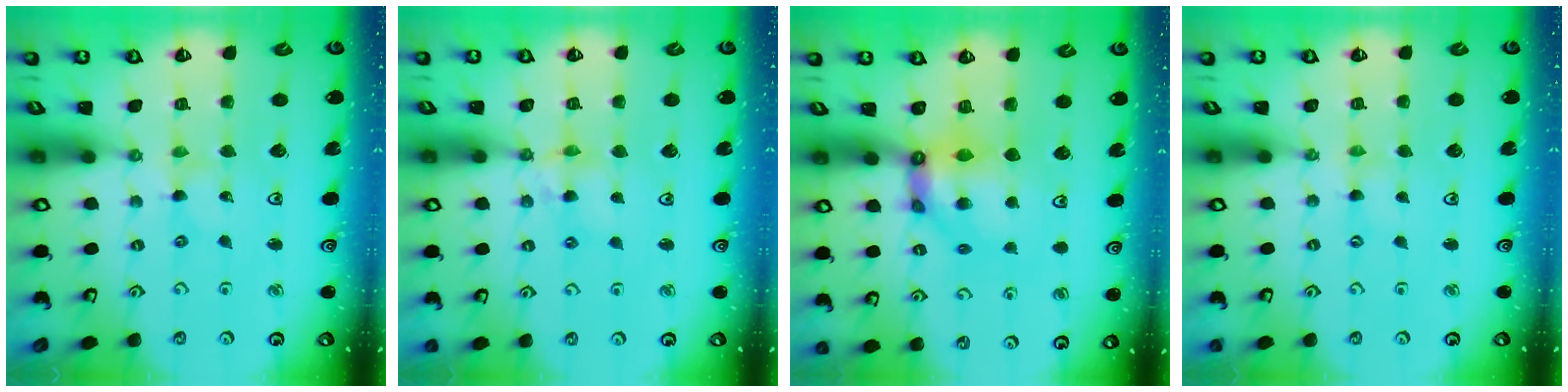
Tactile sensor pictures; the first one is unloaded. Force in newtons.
{"total": 6.3, "press": 6.3, "slide": 0.5}
{"total": 9.1, "press": 9.1, "slide": 0.8}
{"total": 0.5, "press": 0.5, "slide": 0.1}